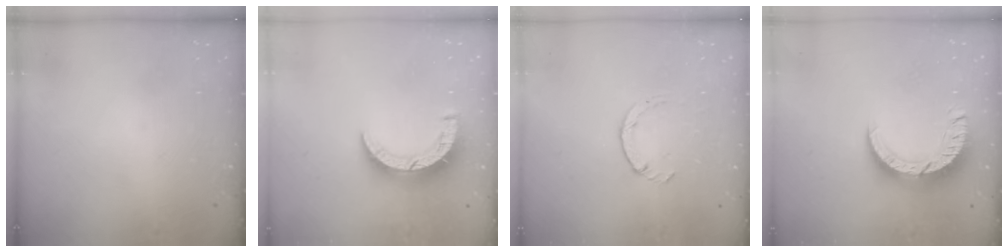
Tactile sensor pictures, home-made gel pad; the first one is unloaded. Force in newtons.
{"total": 10.4, "press": 10.3, "slide": 0.7}
{"total": 2.2, "press": 2.1, "slide": 0.4}
{"total": 8.9, "press": 8.9, "slide": 0.9}